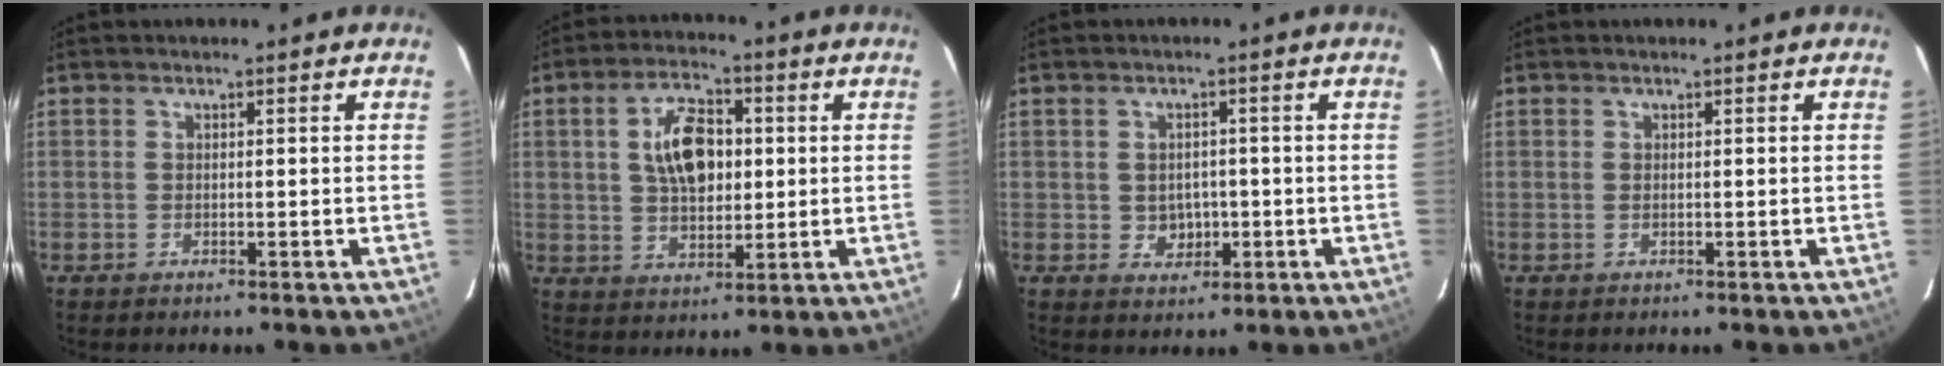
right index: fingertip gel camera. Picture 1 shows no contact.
{"total": 10.3, "force": [1.7, 6.0, 8.2], "torque": [-0.144, 0.018, 0.035]}
{"total": 4.0, "force": [-0.6, 3.6, 1.7], "torque": [-0.033, 0.007, 0.002]}
{"total": 0.0}